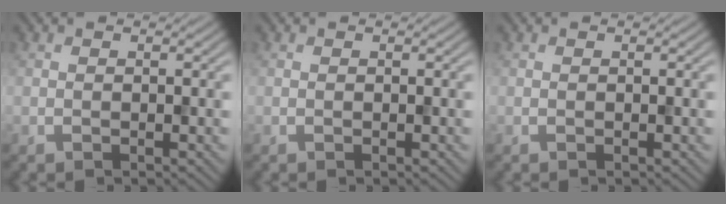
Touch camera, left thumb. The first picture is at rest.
{"total": 0.0}
{"total": 0.0}